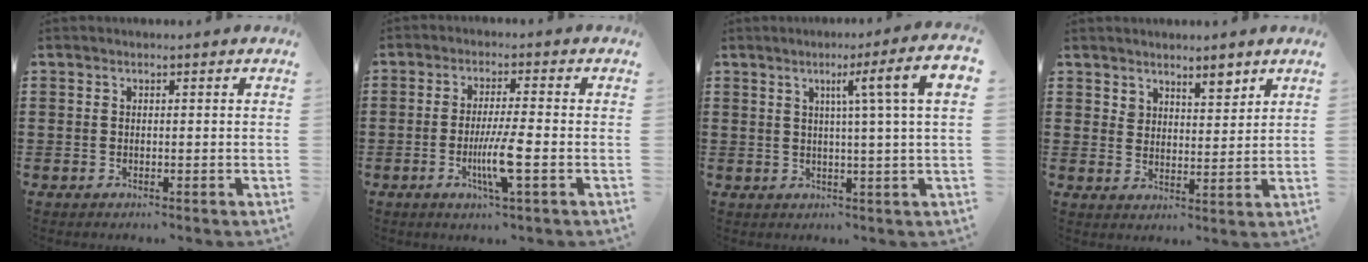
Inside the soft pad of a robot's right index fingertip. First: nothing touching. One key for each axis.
{"total": 6.6, "fx": -2.0, "fy": 0.3, "fz": 6.3, "tx": -0.125, "ty": -0.019, "tz": -0.040}
{"total": 7.9, "fx": 2.2, "fy": -0.5, "fz": 7.6, "tx": -0.130, "ty": -0.006, "tz": 0.028}
{"total": 4.3, "fx": 3.8, "fy": 1.7, "fz": 1.0, "tx": -0.022, "ty": -0.005, "tz": 0.071}